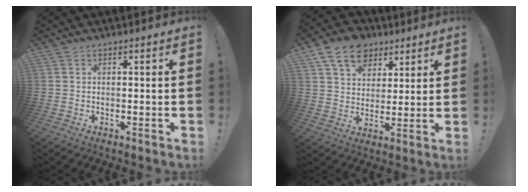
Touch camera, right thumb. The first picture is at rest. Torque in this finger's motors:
{"motor_torque": [-0.04, 0.84, 0.17, -0.04, 0.21]}